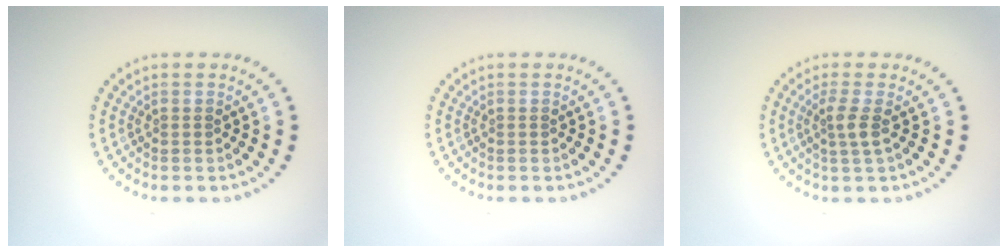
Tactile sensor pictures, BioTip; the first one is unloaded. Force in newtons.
{"total": 0.0}
{"total": 1.9, "press": 1.4, "slide": 1.2}